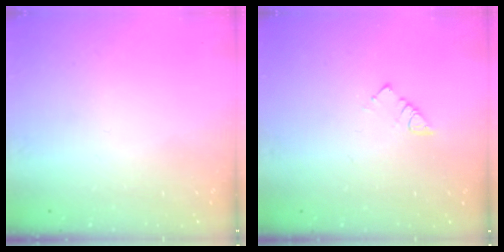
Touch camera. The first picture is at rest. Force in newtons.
{"total": 2.9, "press": 2.9, "slide": 0.5}